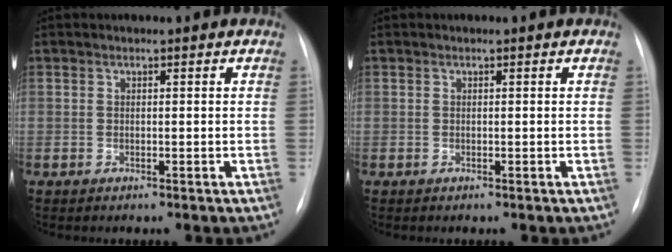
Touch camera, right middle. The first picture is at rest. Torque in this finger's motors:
{"motor_torque": [0.00, 0.00, 0.00, 0.00]}